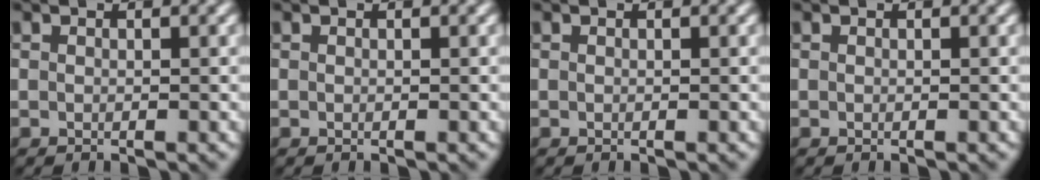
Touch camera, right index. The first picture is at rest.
{"total": 0.0}
{"total": 0.0}
{"total": 0.0}